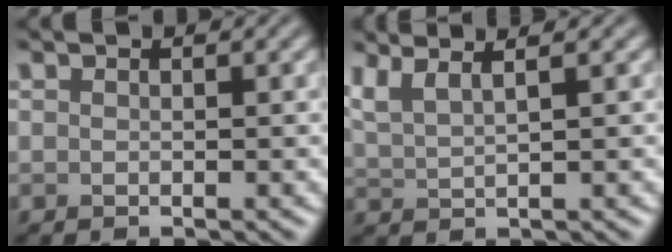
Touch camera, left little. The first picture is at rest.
{"total": 2.8, "force": [1.9, 0.5, 2.0], "torque": [-0.046, 0.013, 0.037]}